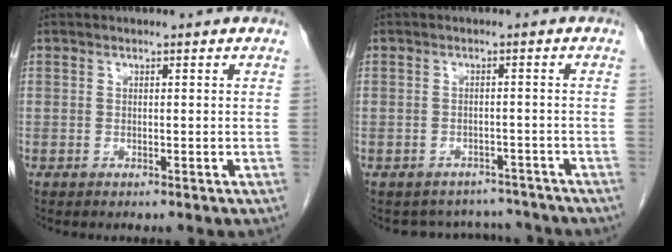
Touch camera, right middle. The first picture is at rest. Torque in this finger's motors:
{"motor_torque": [0.02, -0.02, -0.03, 0.00]}